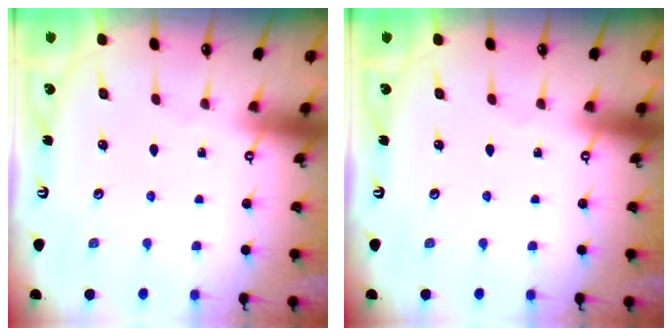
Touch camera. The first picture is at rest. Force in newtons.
{"total": 0.0}